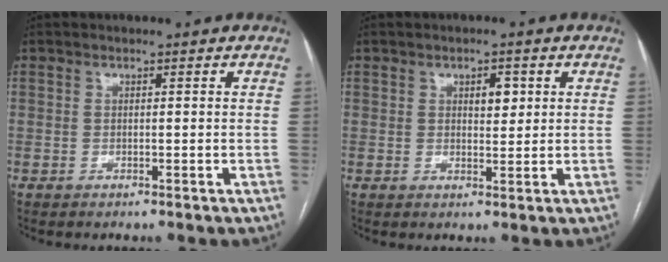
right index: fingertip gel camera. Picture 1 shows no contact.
{"total": 2.8, "force": [1.0, 1.3, 2.2], "torque": [-0.032, 0.000, 0.016]}